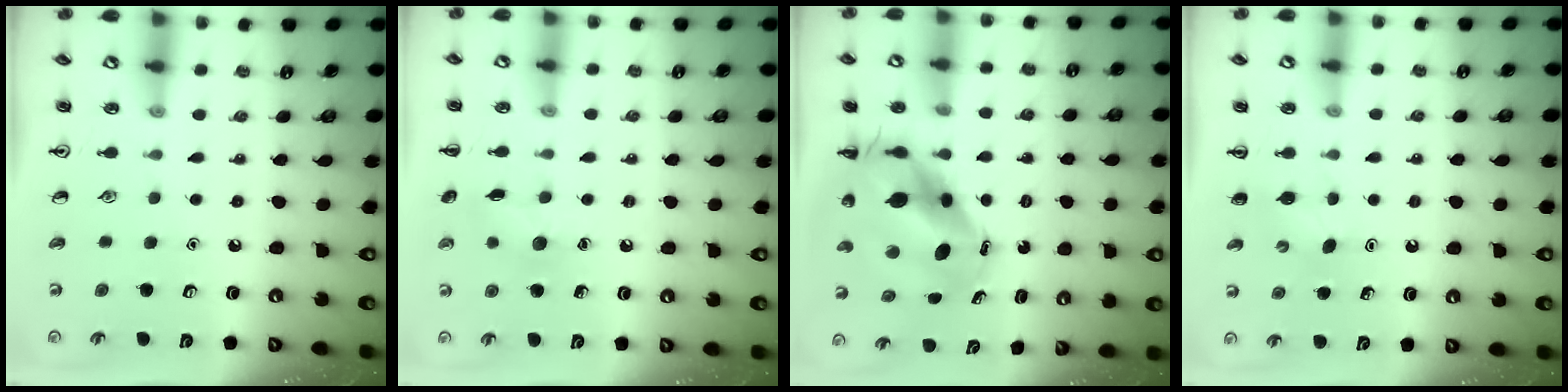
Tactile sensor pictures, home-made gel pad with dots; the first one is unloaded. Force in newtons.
{"total": 7.4, "press": 7.3, "slide": 0.8}
{"total": 11.1, "press": 10.6, "slide": 3.5}
{"total": 2.7, "press": 2.6, "slide": 0.7}